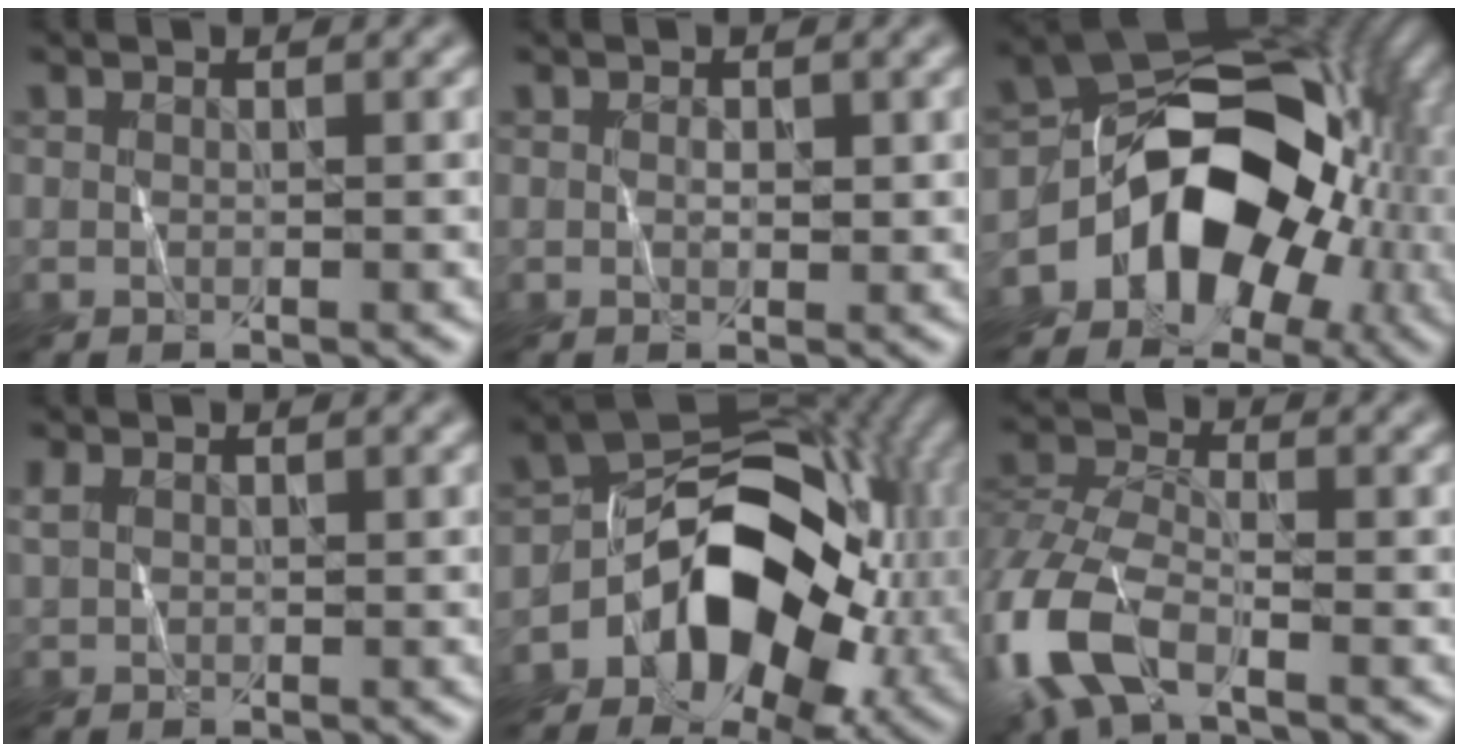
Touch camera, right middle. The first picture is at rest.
{"total": 0.6, "force": [0.3, 0.4, 0.3], "torque": [-0.005, 0.005, 0.006]}
{"total": 12.3, "force": [-3.8, 8.7, 7.7], "torque": [-0.092, 0.001, -0.073]}
{"total": 1.0, "force": [0.6, 0.7, 0.3], "torque": [-0.010, 0.008, 0.015]}
{"total": 11.3, "force": [-3.0, 7.5, 7.9], "torque": [-0.106, 0.018, -0.065]}
{"total": 8.9, "force": [-4.2, 4.6, 6.4], "torque": [-0.157, -0.003, -0.096]}